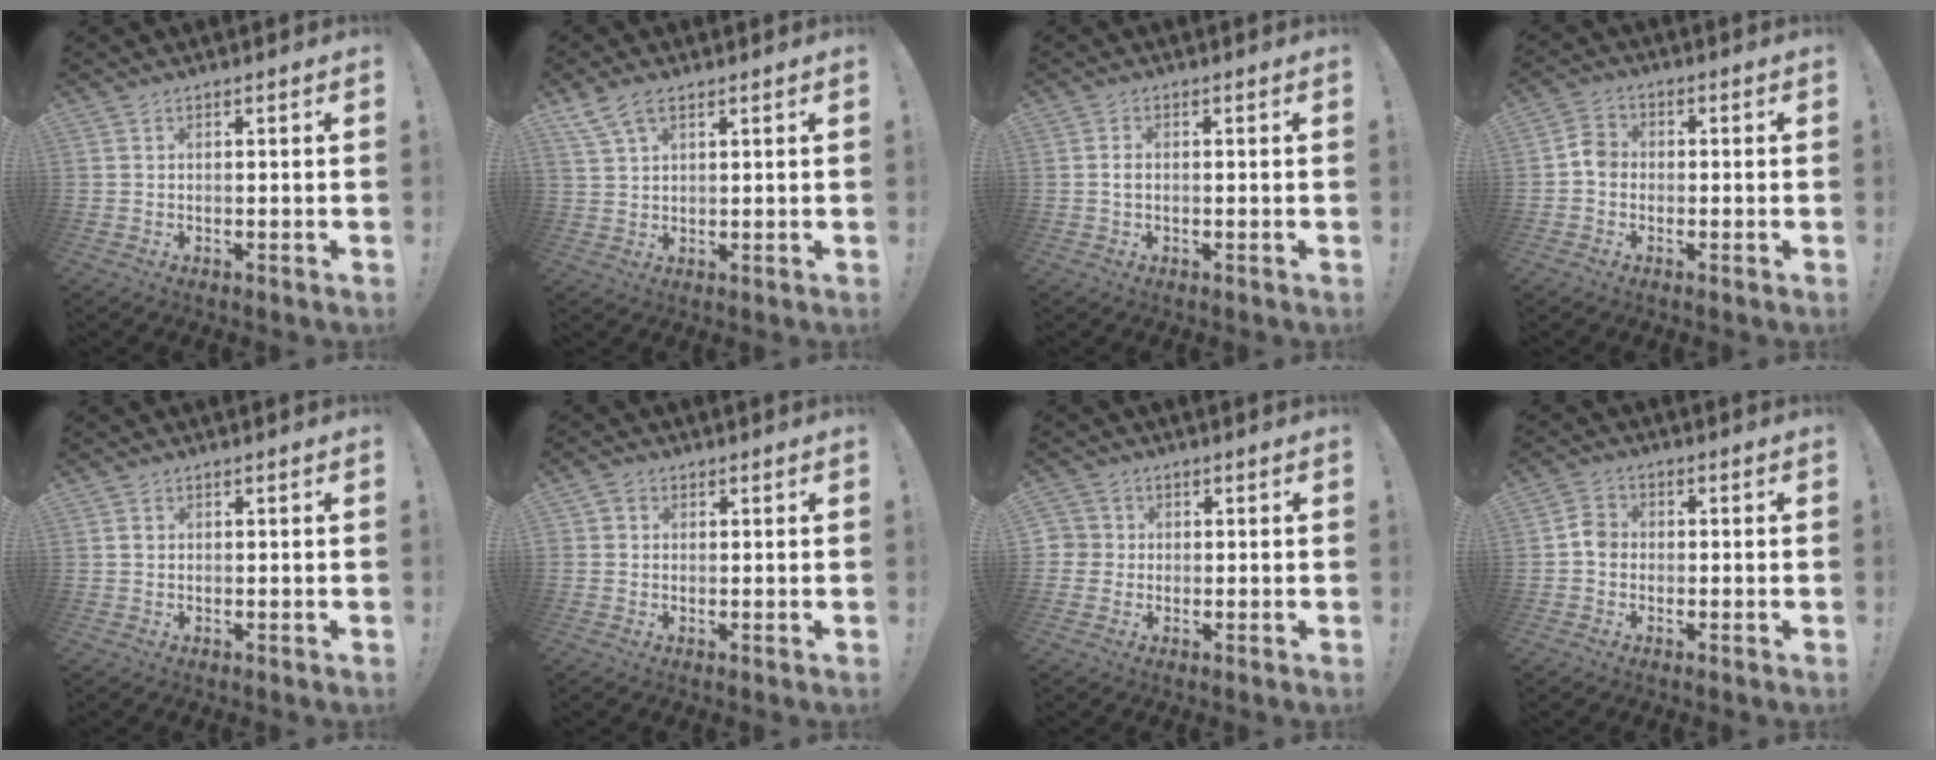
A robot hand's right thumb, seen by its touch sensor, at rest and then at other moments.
{"total": 6.6, "force": [4.1, 3.2, 4.1], "torque": [-0.079, -0.008, 0.080]}
{"total": 1.2, "force": [-0.4, 0.6, 1.0], "torque": [-0.027, 0.007, -0.006]}
{"total": 4.6, "force": [-1.1, 3.8, 2.3], "torque": [-0.025, 0.016, -0.021]}
{"total": 0.8, "force": [0.0, 0.7, 0.2], "torque": [-0.004, 0.005, -0.001]}
{"total": 2.1, "force": [0.3, 2.0, 0.7], "torque": [-0.009, 0.003, 0.004]}
{"total": 3.4, "force": [-0.4, 3.3, 0.7], "torque": [-0.019, 0.010, -0.005]}
{"total": 4.2, "force": [-1.1, 3.4, 2.1], "torque": [-0.029, 0.015, -0.020]}